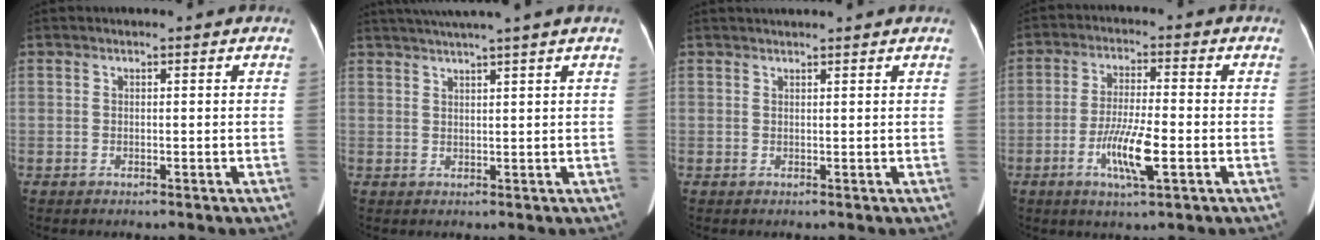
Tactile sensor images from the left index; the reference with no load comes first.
{"total": 6.9, "force": [5.5, -1.7, 3.8], "torque": [-0.056, 0.018, 0.079]}
{"total": 3.9, "force": [3.7, -0.1, 1.3], "torque": [-0.015, 0.026, 0.048]}
{"total": 8.0, "force": [-2.8, 0.9, 7.4], "torque": [-0.146, -0.010, -0.052]}